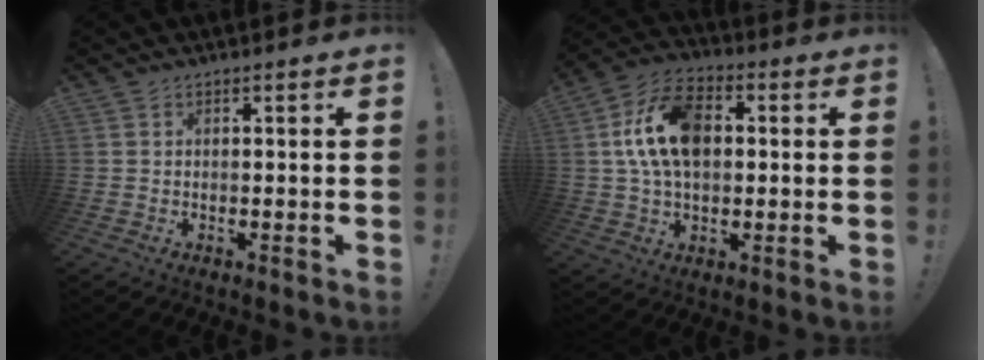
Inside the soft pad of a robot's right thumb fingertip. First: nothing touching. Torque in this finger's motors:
{"motor_torque": [1.46, 1.46, 0.53, 0.42, 0.10]}